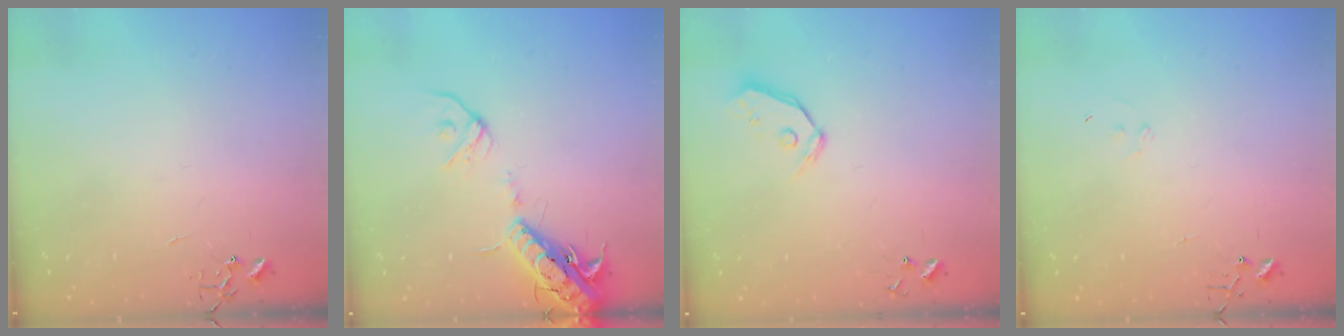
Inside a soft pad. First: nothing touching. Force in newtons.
{"total": 16.3, "press": 16.0, "slide": 3.3}
{"total": 6.9, "press": 6.9, "slide": 0.7}
{"total": 6.8, "press": 6.8, "slide": 0.5}